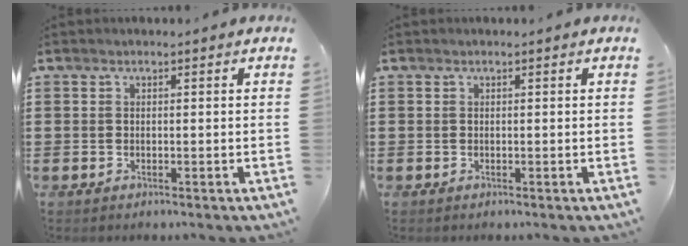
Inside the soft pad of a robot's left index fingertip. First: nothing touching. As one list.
[{"total": 0.0}]